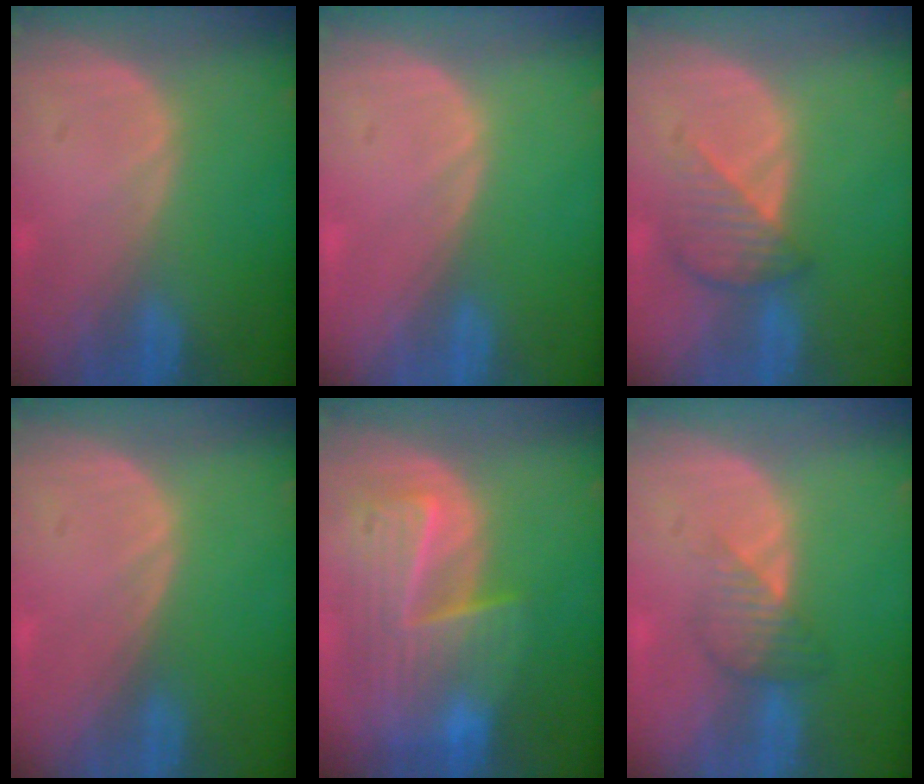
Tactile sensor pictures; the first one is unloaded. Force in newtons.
{"total": 0.0}
{"total": 4.6, "press": 4.3, "slide": 1.7}
{"total": 0.0}
{"total": 10.0, "press": 8.7, "slide": 5.1}
{"total": 3.1, "press": 3.1, "slide": 0.5}